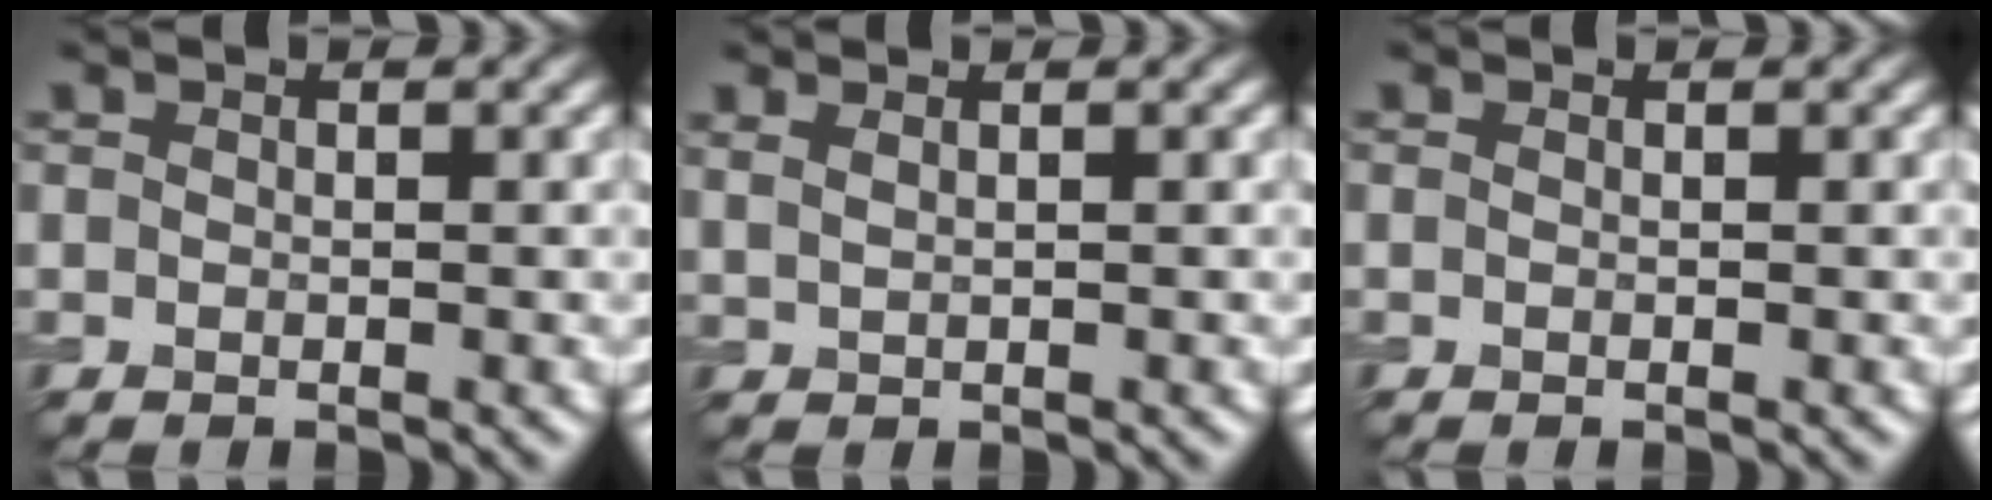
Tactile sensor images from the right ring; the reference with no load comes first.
{"total": 1.5, "force": [1.0, 0.6, 0.8], "torque": [-0.012, -0.003, 0.017]}
{"total": 0.0}